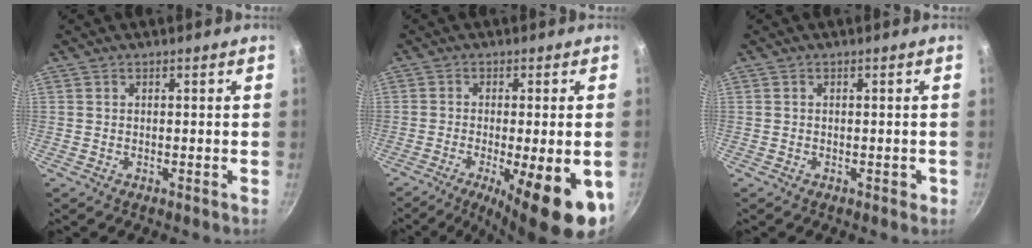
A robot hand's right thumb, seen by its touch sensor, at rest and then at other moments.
{"total": 16.1, "force": [-5.9, 4.3, 14.3], "torque": [-0.194, -0.007, -0.080]}
{"total": 1.2, "force": [-0.4, 0.8, 0.7], "torque": [-0.003, 0.006, -0.005]}